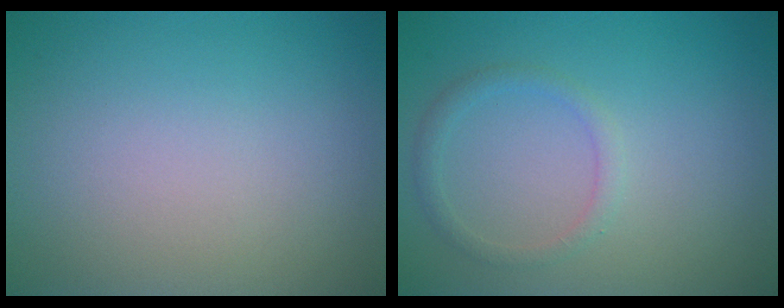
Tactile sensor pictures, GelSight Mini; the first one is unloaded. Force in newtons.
{"total": 1.4, "press": 1.4, "slide": 0.2}